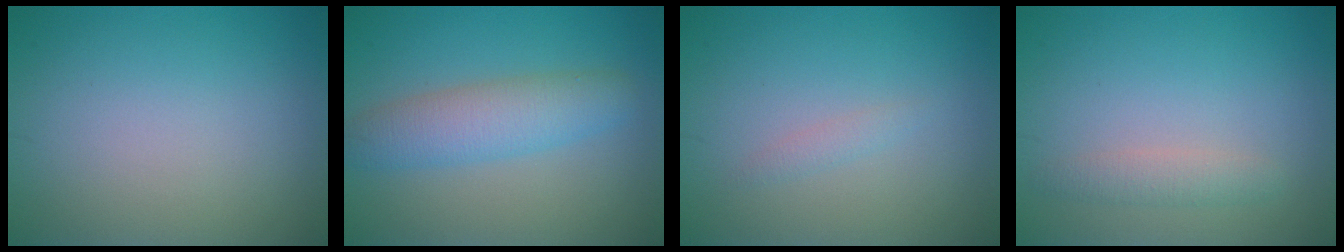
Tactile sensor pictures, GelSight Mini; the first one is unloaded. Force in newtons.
{"total": 4.5, "press": 4.5, "slide": 0.2}
{"total": 0.8, "press": 0.8, "slide": 0.0}
{"total": 1.6, "press": 1.6, "slide": 0.0}